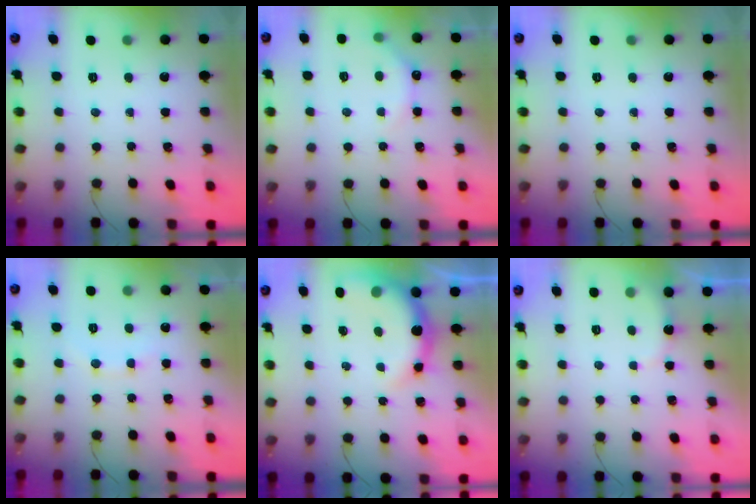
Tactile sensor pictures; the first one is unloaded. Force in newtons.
{"total": 5.8, "press": 5.7, "slide": 1.3}
{"total": 0.0}
{"total": 7.7, "press": 7.6, "slide": 1.1}
{"total": 8.1, "press": 8.0, "slide": 1.2}
{"total": 4.4, "press": 4.3, "slide": 0.5}